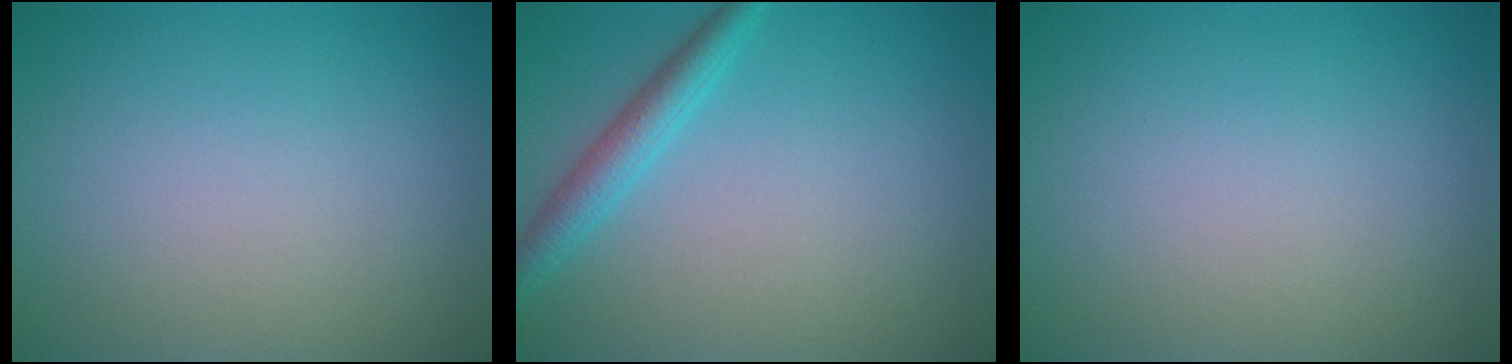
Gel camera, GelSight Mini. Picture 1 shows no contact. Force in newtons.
{"total": 2.6, "press": 2.6, "slide": 0.2}
{"total": 0.0}